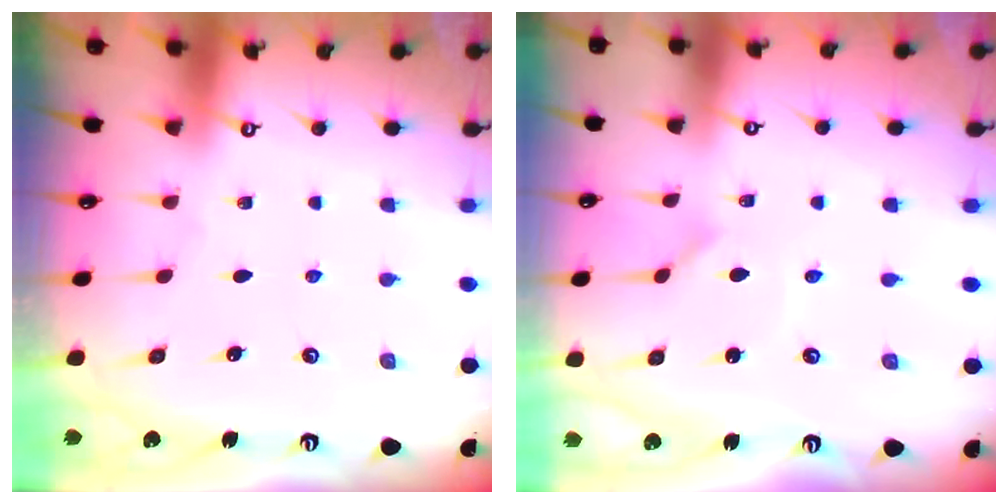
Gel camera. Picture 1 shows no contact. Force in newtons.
{"total": 1.2, "press": 1.2, "slide": 0.1}